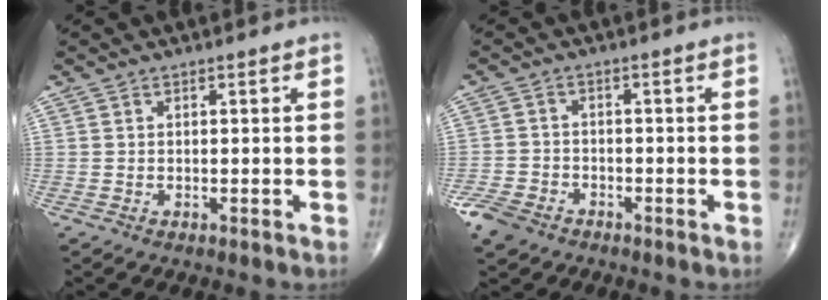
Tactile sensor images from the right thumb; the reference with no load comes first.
{"total": 5.3, "force": [-3.6, 3.4, 2.0], "torque": [-0.045, 0.010, -0.069]}